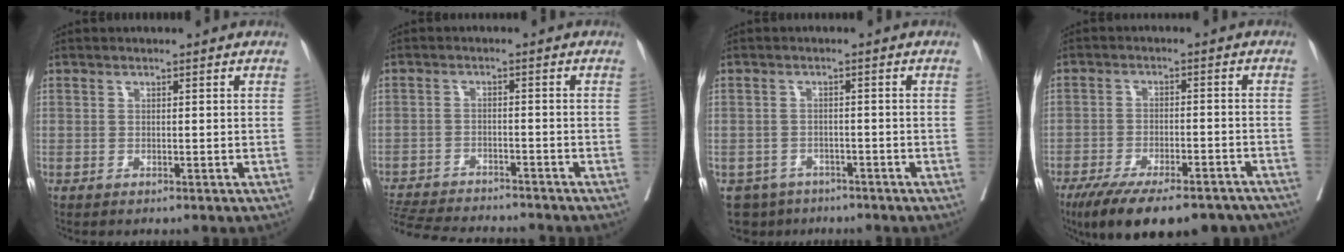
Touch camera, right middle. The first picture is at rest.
{"total": 14.2, "force": [-13.1, 2.3, 4.9], "torque": [-0.104, -0.013, -0.192]}
{"total": 4.6, "force": [-3.4, 3.1, 0.1], "torque": [0.002, 0.003, -0.051]}
{"total": 19.3, "force": [-15.5, 5.7, 10.0], "torque": [-0.147, -0.011, -0.213]}